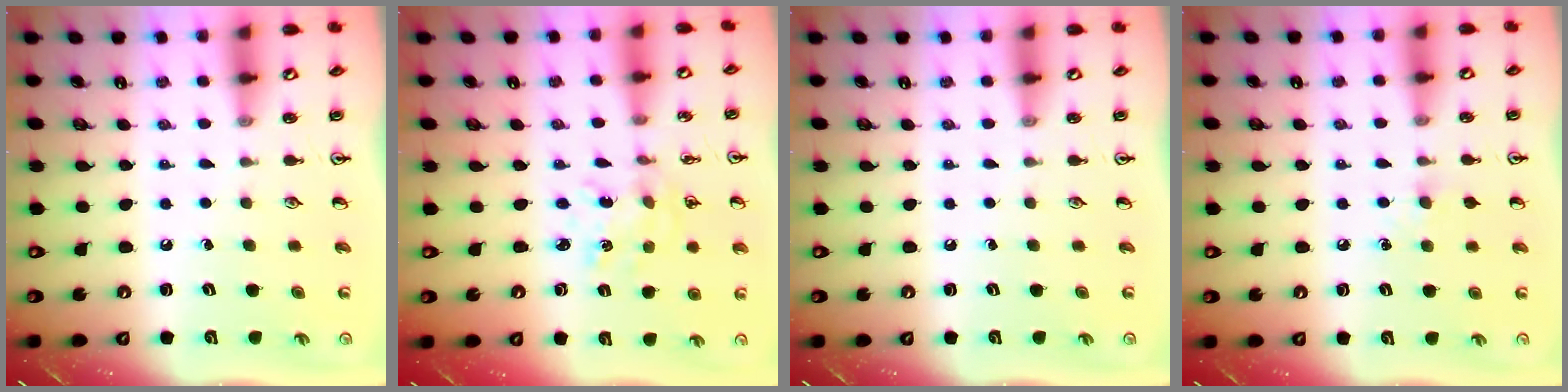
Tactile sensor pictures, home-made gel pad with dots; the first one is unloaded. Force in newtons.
{"total": 1.4, "press": 1.4, "slide": 0.2}
{"total": 0.0}
{"total": 5.3, "press": 5.2, "slide": 1.0}